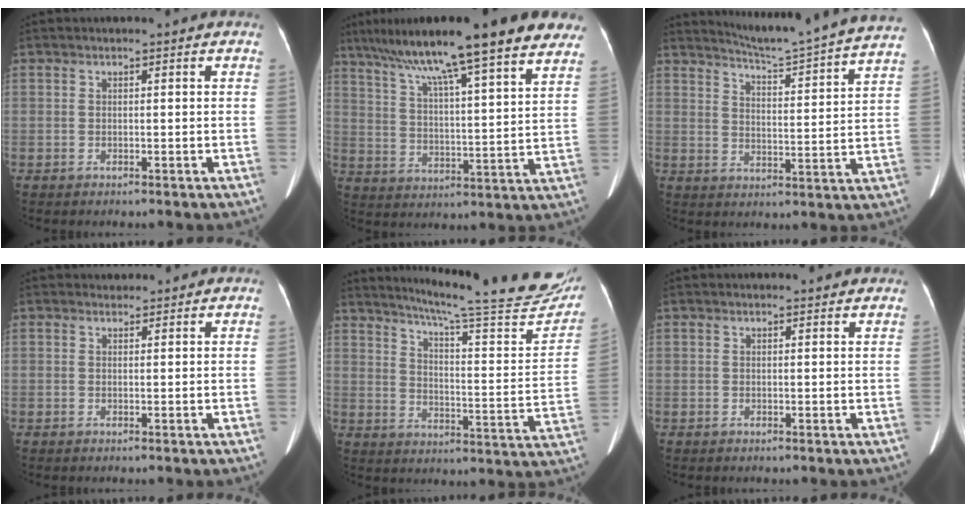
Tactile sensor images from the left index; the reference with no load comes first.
{"total": 25.2, "force": [19.4, 1.9, 15.9], "torque": [-0.261, 0.025, 0.273]}
{"total": 18.1, "force": [17.0, -1.5, 6.0], "torque": [-0.104, -0.058, 0.216]}
{"total": 1.0, "force": [0.8, 0.5, -0.2], "torque": [0.001, 0.004, 0.011]}
{"total": 26.1, "force": [22.7, 1.8, 12.7], "torque": [-0.191, -0.074, 0.283]}
{"total": 2.4, "force": [2.2, 0.5, 0.7], "torque": [-0.014, 0.007, 0.022]}